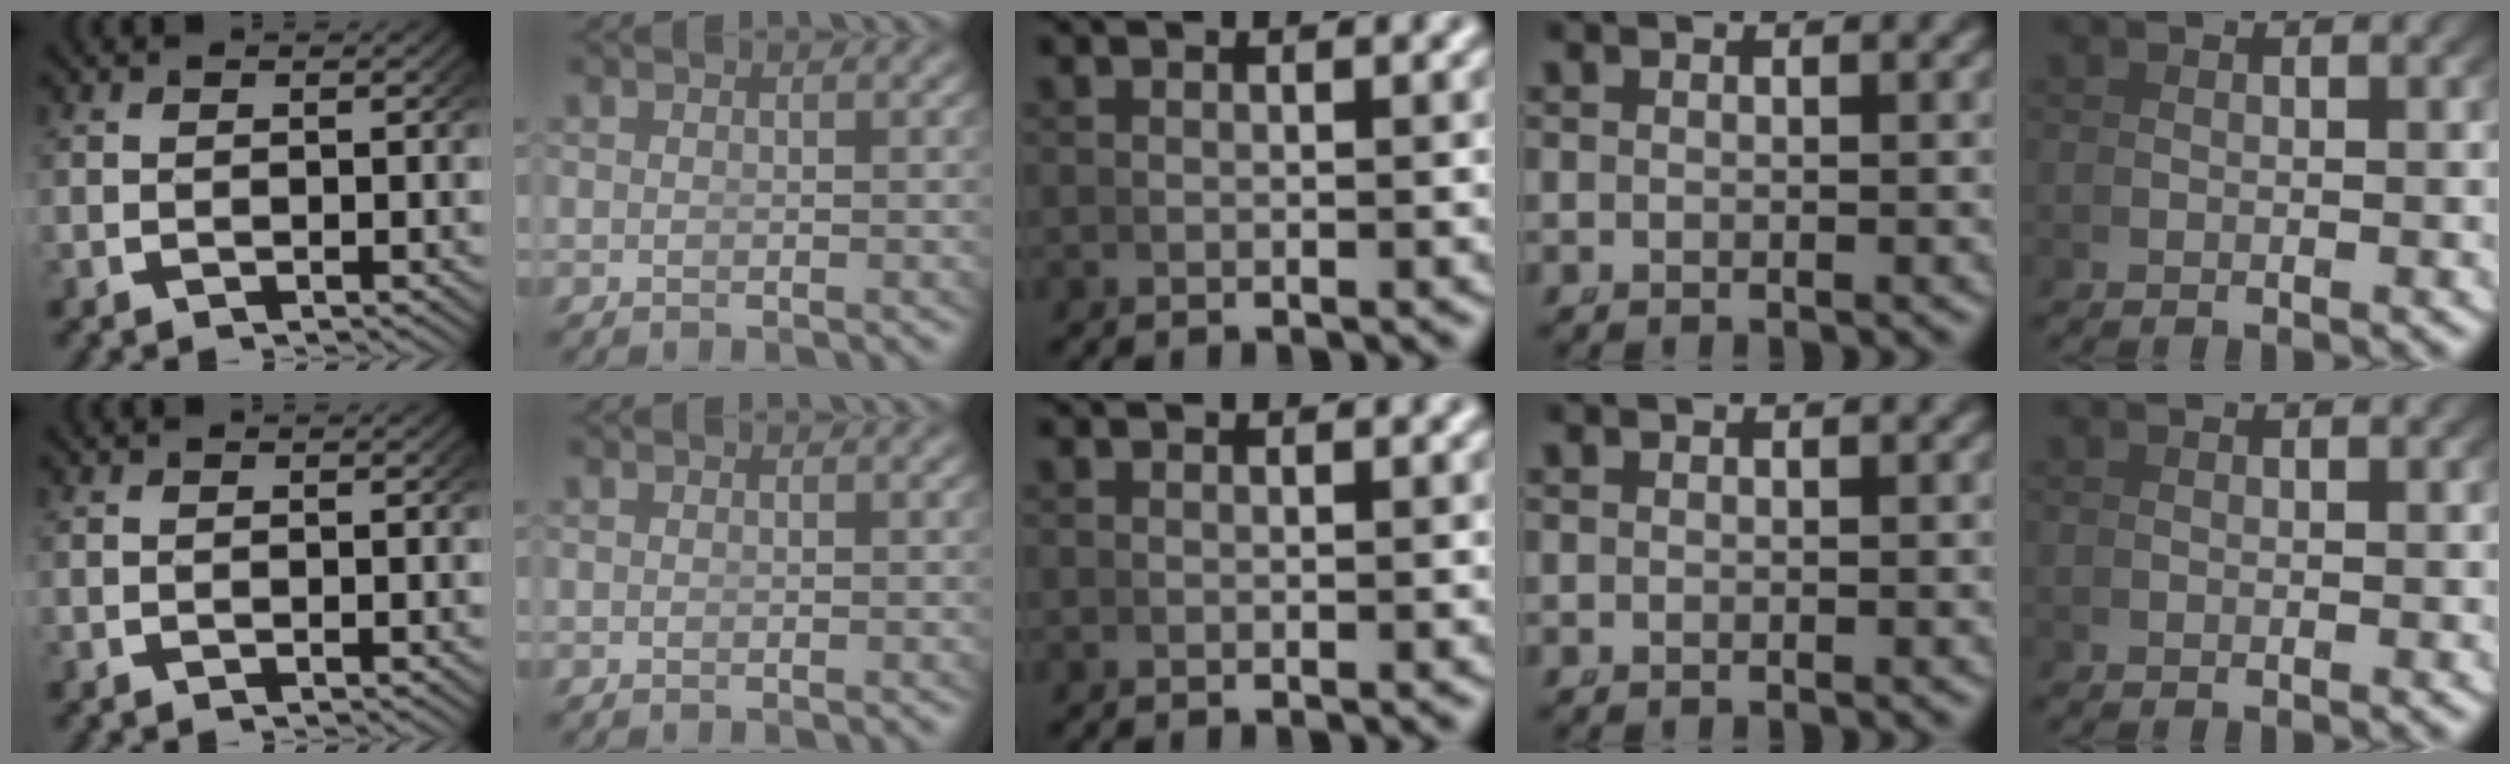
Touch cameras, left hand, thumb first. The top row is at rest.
{}